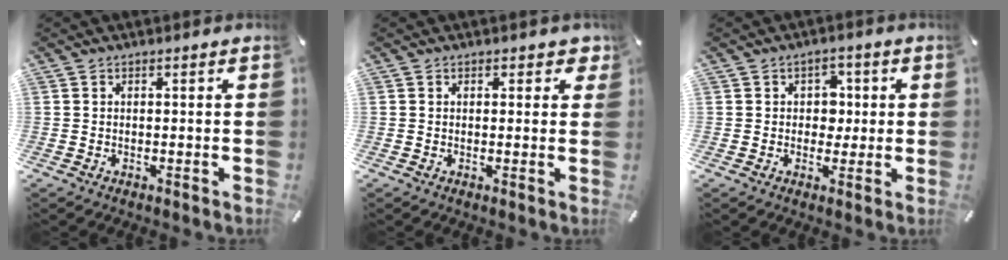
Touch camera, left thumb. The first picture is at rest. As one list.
[{"total": 1.8, "force": [0.9, 1.1, 1.0], "torque": [-0.006, 0.000, 0.011]}, {"total": 5.0, "force": [0.2, 4.4, 2.3], "torque": [-0.022, 0.000, -0.005]}]